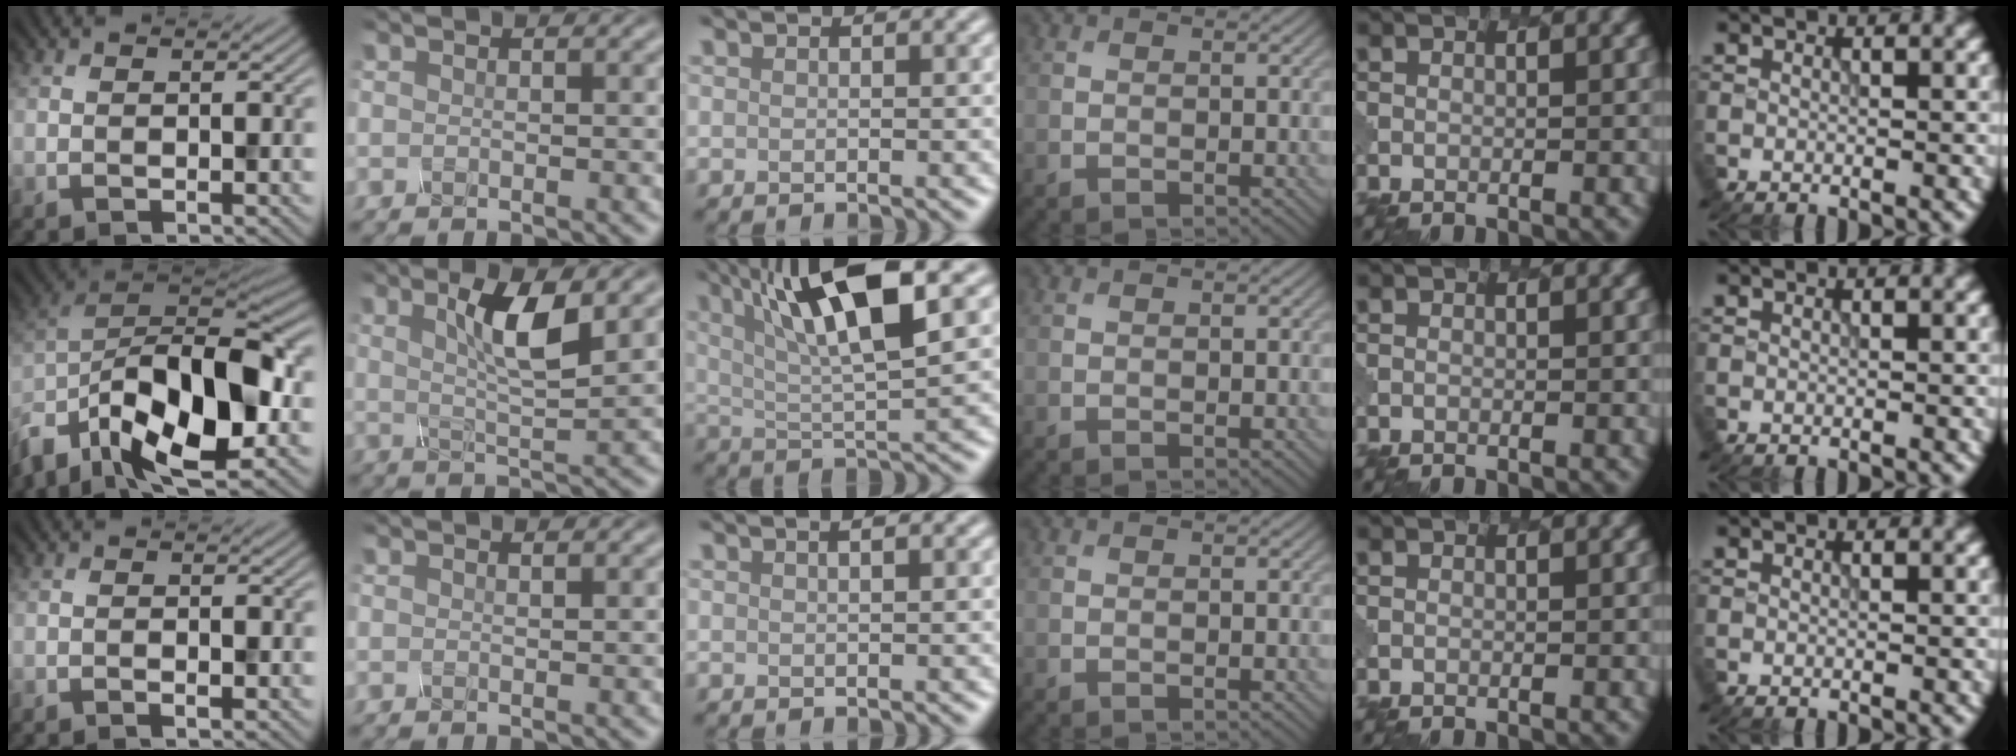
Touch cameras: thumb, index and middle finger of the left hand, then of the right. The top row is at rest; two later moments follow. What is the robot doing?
{"motion": "twist", "object": "rubiks cube"}